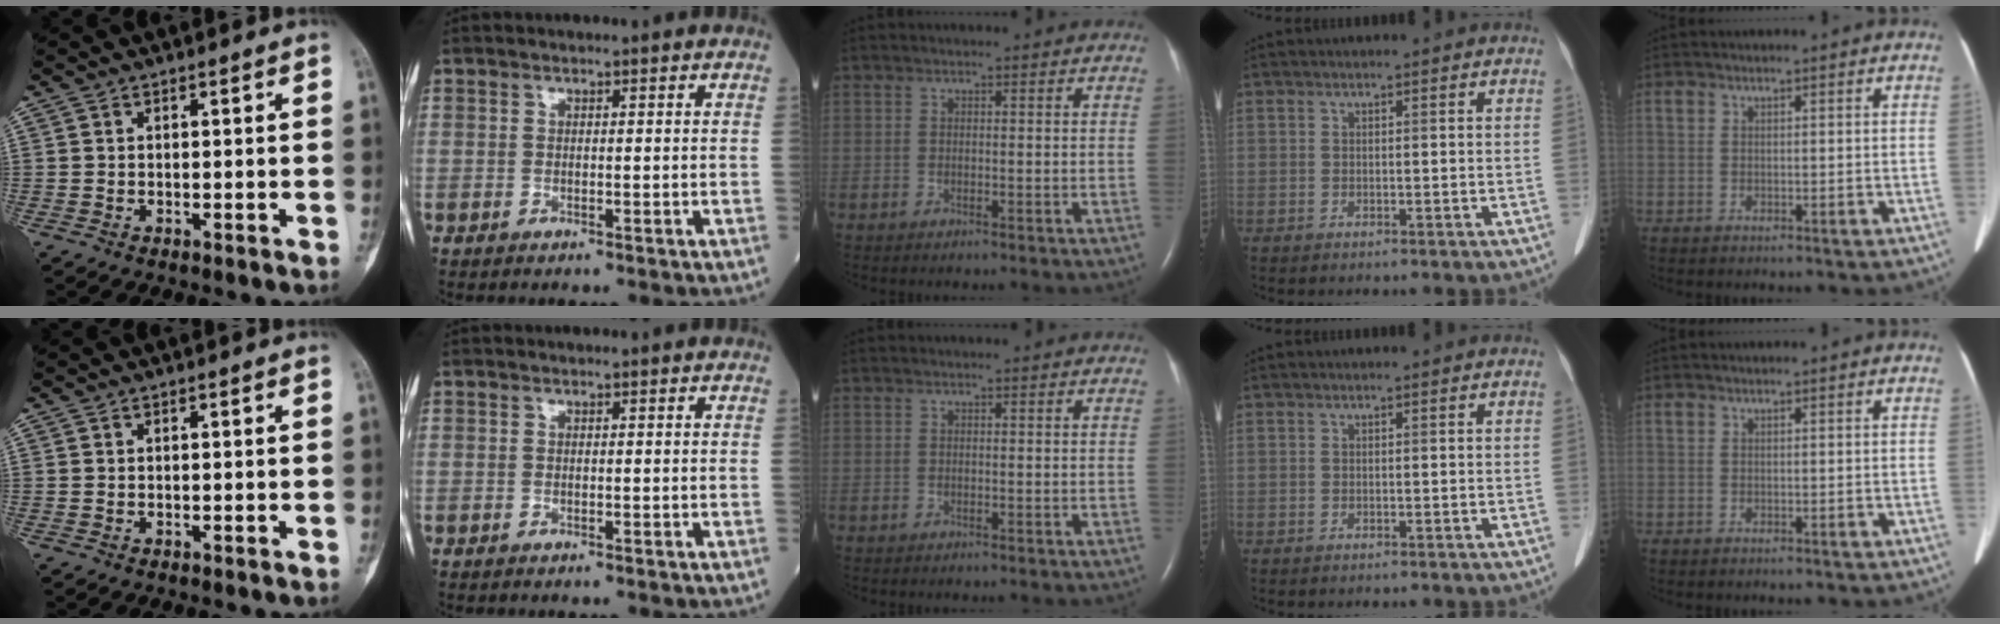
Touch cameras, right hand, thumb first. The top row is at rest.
{}